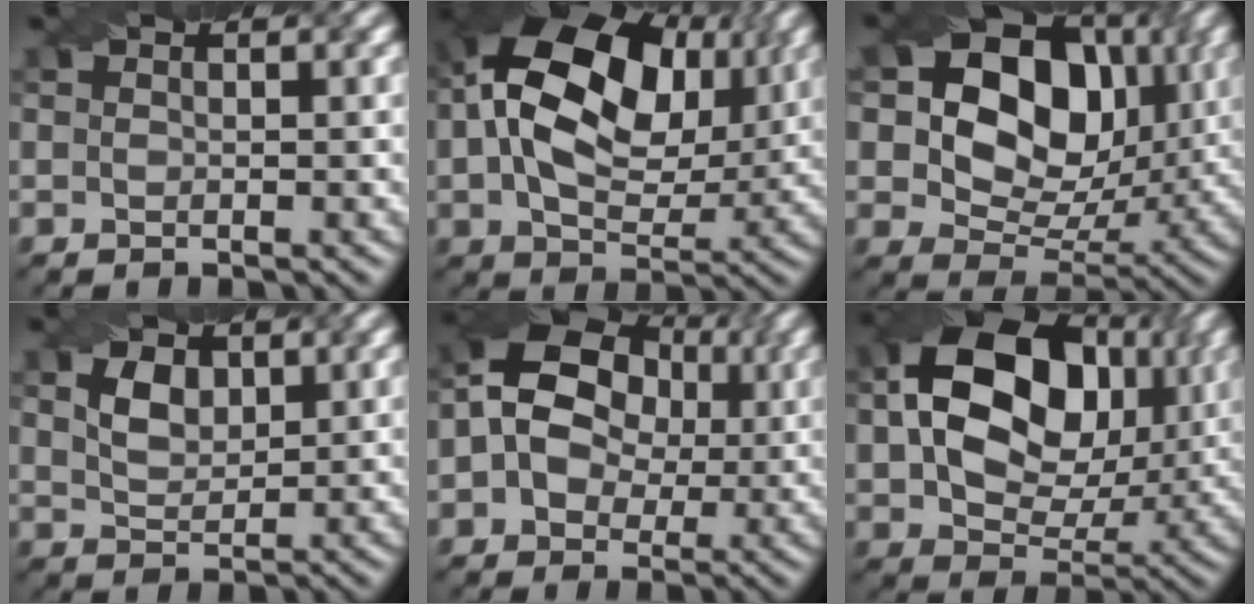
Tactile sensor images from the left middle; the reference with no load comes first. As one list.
[{"total": 16.3, "force": [4.1, 10.6, 11.7], "torque": [-0.200, 0.037, 0.073]}, {"total": 12.8, "force": [3.1, 9.2, 8.3], "torque": [-0.135, 0.006, 0.050]}, {"total": 2.7, "force": [1.3, 1.7, 1.6], "torque": [-0.037, 0.002, 0.027]}, {"total": 11.7, "force": [2.3, 9.3, 6.7], "torque": [-0.133, 0.049, 0.015]}, {"total": 15.4, "force": [3.6, 10.5, 10.7], "torque": [-0.185, 0.009, 0.069]}]